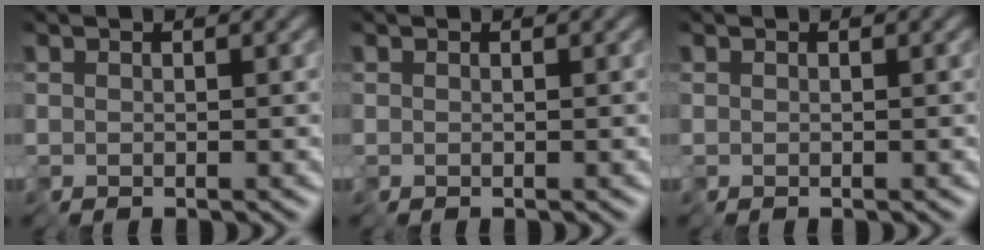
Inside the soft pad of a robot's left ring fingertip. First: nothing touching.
{"total": 0.0}
{"total": 0.0}